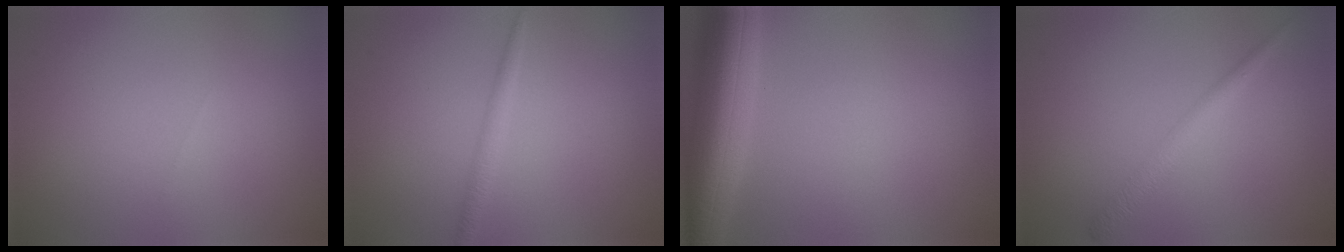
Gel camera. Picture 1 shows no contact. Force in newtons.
{"total": 1.4, "press": 1.4, "slide": 0.1}
{"total": 8.6, "press": 8.6, "slide": 0.2}
{"total": 2.1, "press": 2.1, "slide": 0.1}